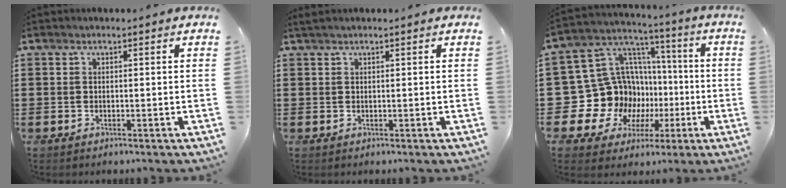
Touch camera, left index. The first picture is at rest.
{"total": 0.6, "force": [0.4, 0.0, 0.4], "torque": [-0.008, 0.000, 0.009]}
{"total": 18.0, "force": [-3.0, 16.2, 7.4], "torque": [-0.182, -0.029, -0.005]}